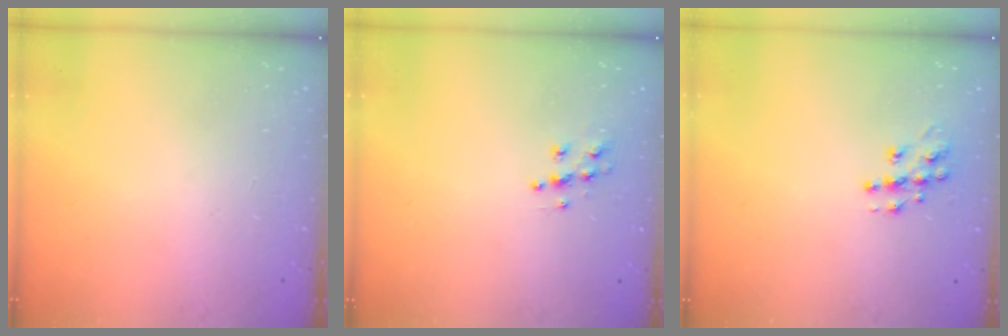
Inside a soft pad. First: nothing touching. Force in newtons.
{"total": 6.2, "press": 6.2, "slide": 0.2}
{"total": 9.5, "press": 9.5, "slide": 0.6}